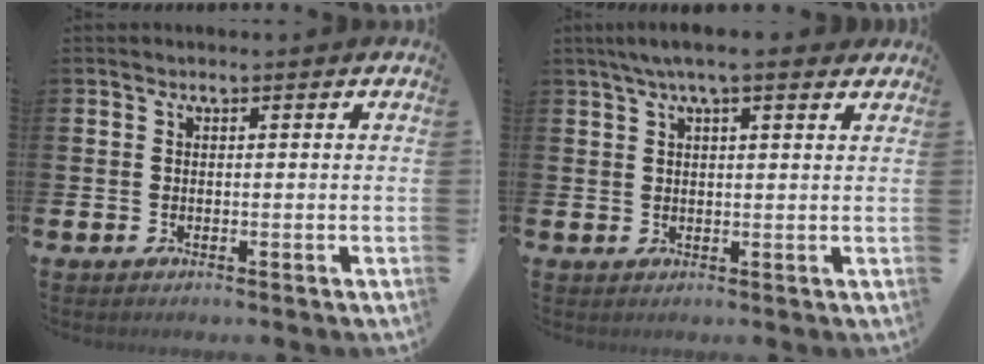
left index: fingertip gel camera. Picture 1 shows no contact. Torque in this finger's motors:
{"motor_torque": [0.98, -1.16, 0.17, 0.21]}